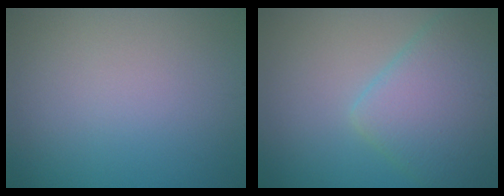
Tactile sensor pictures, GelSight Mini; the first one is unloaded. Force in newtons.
{"total": 6.6, "press": 6.6, "slide": 0.4}